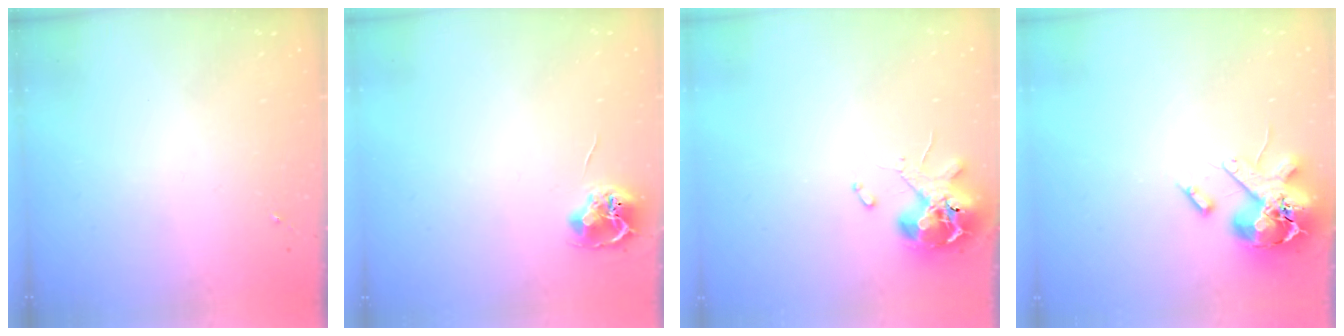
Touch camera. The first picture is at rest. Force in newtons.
{"total": 7.6, "press": 7.5, "slide": 0.6}
{"total": 10.7, "press": 10.6, "slide": 1.4}
{"total": 16.0, "press": 15.8, "slide": 2.6}